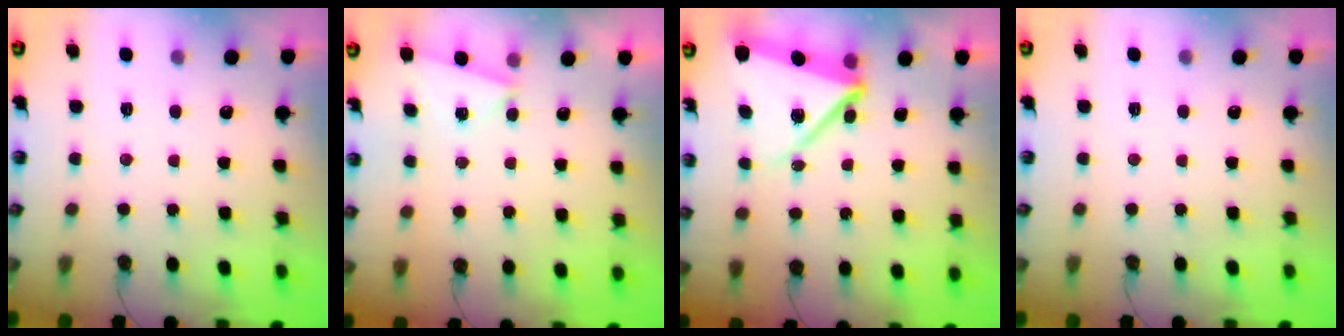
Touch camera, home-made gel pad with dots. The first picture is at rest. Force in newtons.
{"total": 2.9, "press": 2.1, "slide": 2.0}
{"total": 11.4, "press": 11.3, "slide": 1.7}
{"total": 0.0}